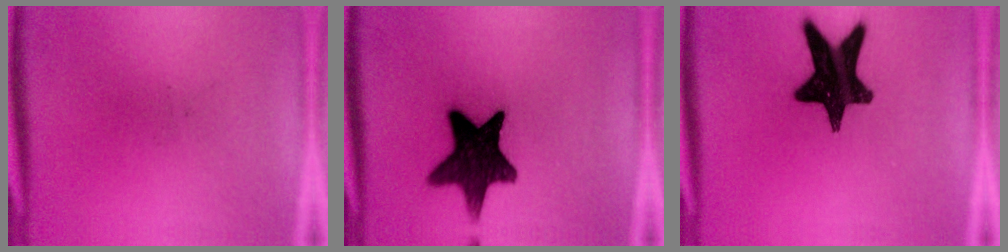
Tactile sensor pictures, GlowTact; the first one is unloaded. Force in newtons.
{"total": 15.5}
{"total": 17.4}